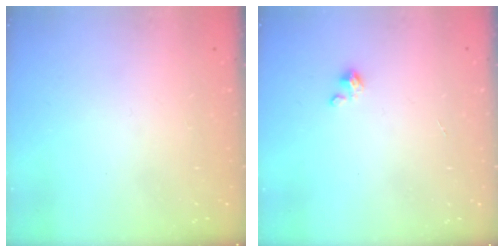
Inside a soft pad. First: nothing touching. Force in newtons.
{"total": 1.4, "press": 1.4, "slide": 0.3}